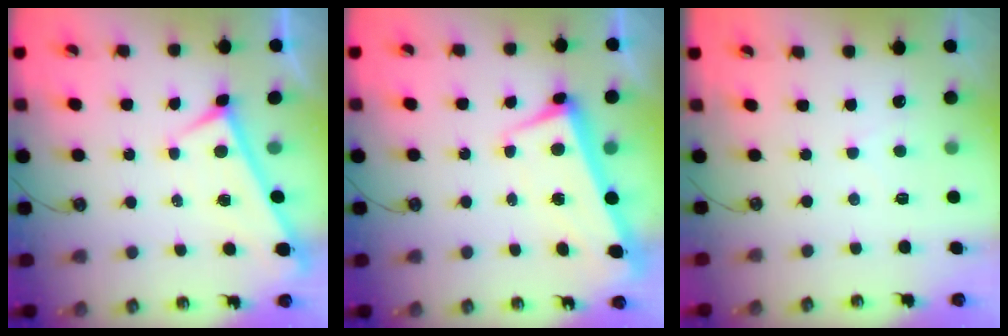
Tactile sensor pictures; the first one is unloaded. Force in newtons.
{"total": 1.3, "press": 0.3, "slide": 1.3}
{"total": 0.7, "press": 0.6, "slide": 0.4}